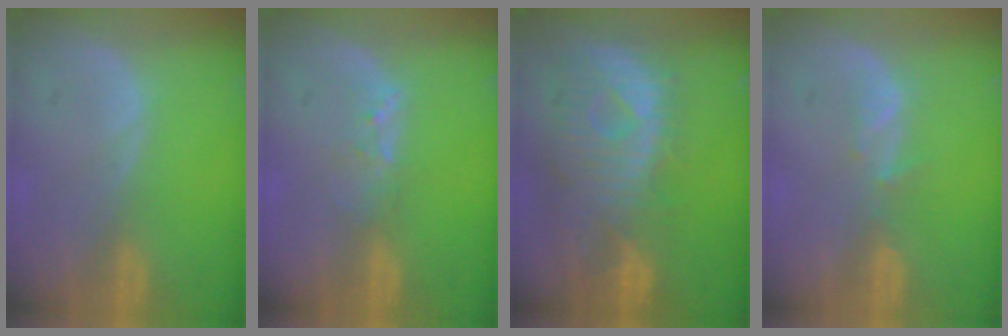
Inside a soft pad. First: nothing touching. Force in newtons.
{"total": 2.0, "press": 1.9, "slide": 0.4}
{"total": 11.4, "press": 9.9, "slide": 5.7}
{"total": 1.9, "press": 1.8, "slide": 0.7}